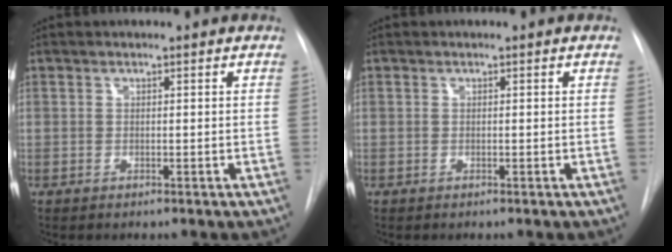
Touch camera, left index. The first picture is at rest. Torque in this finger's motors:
{"motor_torque": [0.00, 0.00, -0.01, 0.00]}